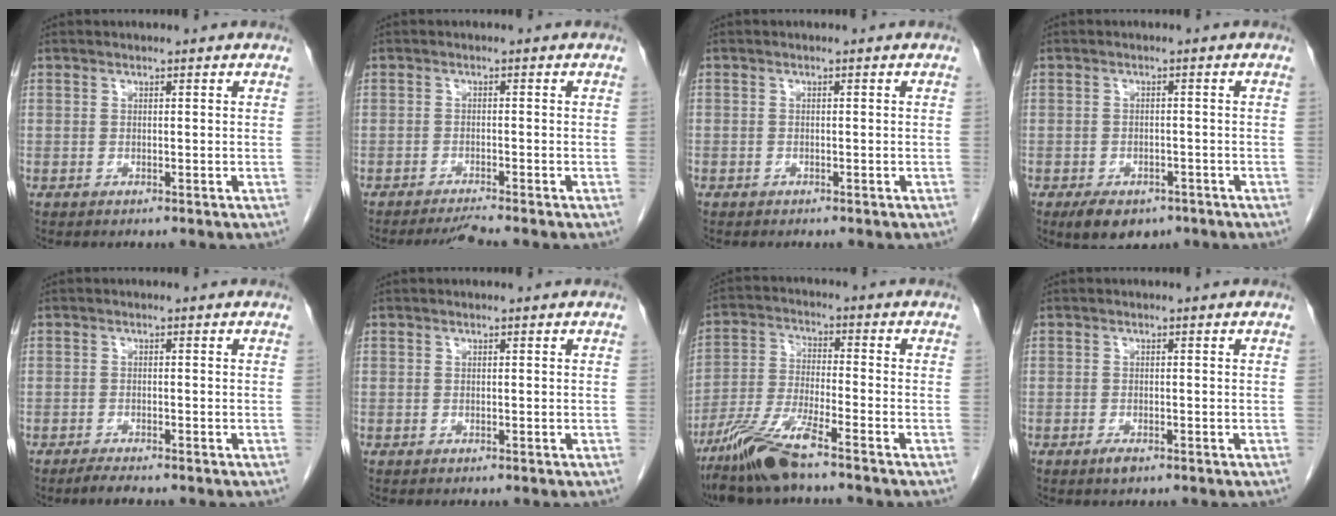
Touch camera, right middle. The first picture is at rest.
{"total": 2.6, "force": [-2.3, -1.1, 0.4], "torque": [-0.018, -0.016, -0.041]}
{"total": 0.7, "force": [-0.5, 0.4, 0.0], "torque": [-0.008, 0.002, -0.010]}
{"total": 7.1, "force": [-4.8, 3.9, 3.4], "torque": [-0.050, -0.003, -0.067]}
{"total": 1.9, "force": [-1.6, 0.0, 1.0], "torque": [-0.028, -0.008, -0.029]}
{"total": 0.0}
{"total": 9.7, "force": [-7.3, 0.4, 6.5], "torque": [-0.140, -0.027, -0.142]}
{"total": 1.4, "force": [-0.9, 0.4, 1.0], "torque": [-0.020, -0.002, -0.014]}